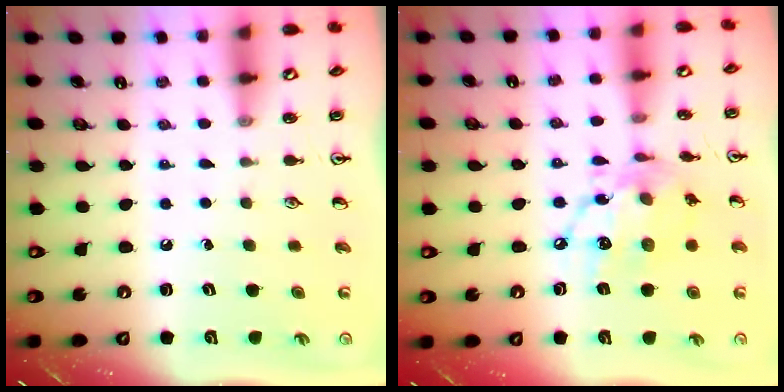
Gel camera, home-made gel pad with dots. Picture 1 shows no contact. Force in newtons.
{"total": 14.4, "press": 14.4, "slide": 1.3}